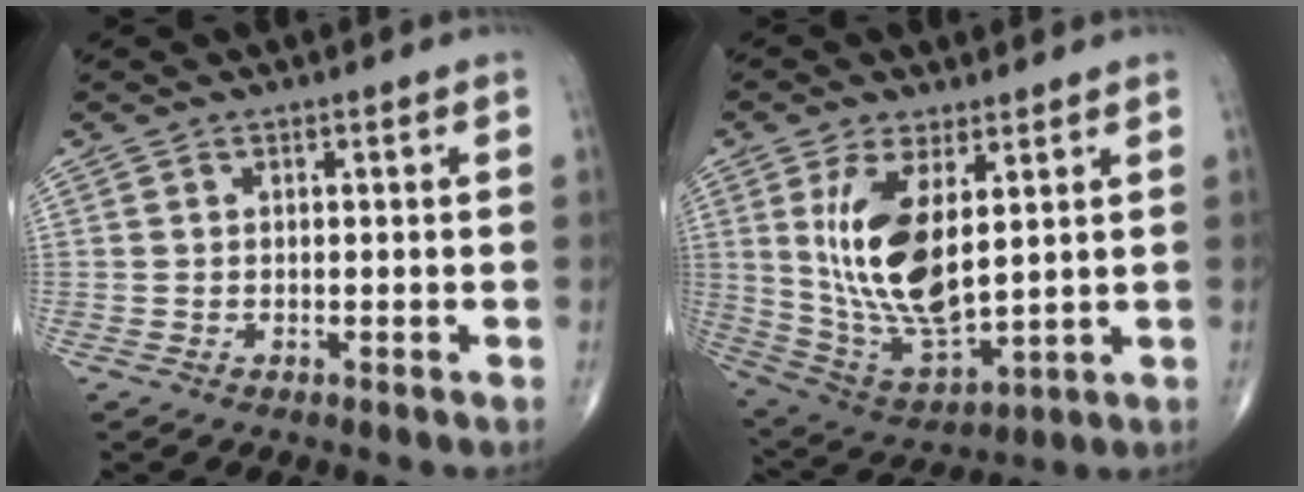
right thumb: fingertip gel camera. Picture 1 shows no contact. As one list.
[{"total": 15.4, "force": [3.7, 6.7, 13.3], "torque": [-0.254, -0.026, 0.092]}]